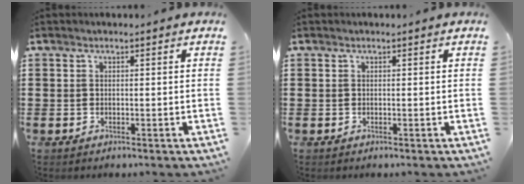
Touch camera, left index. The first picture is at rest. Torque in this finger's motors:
{"motor_torque": [-0.01, 0.01, 0.00, 0.01]}